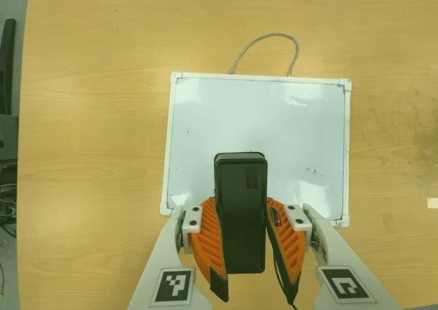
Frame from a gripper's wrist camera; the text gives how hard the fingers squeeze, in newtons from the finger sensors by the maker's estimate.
{"total": 8.2, "left": 7.2, "right": 9.2}